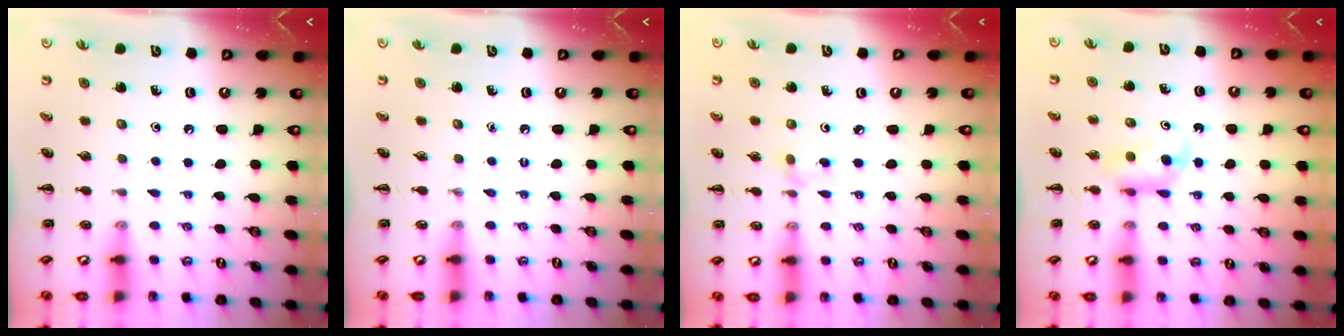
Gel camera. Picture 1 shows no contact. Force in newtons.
{"total": 0.0}
{"total": 2.6, "press": 2.4, "slide": 1.0}
{"total": 4.5, "press": 4.3, "slide": 1.4}